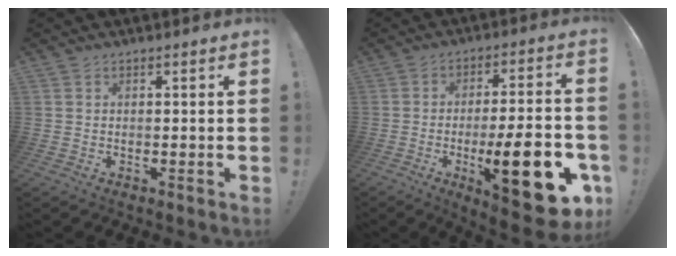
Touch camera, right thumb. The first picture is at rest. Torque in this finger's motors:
{"motor_torque": [1.76, 1.87, 1.42, -1.35, 0.13]}